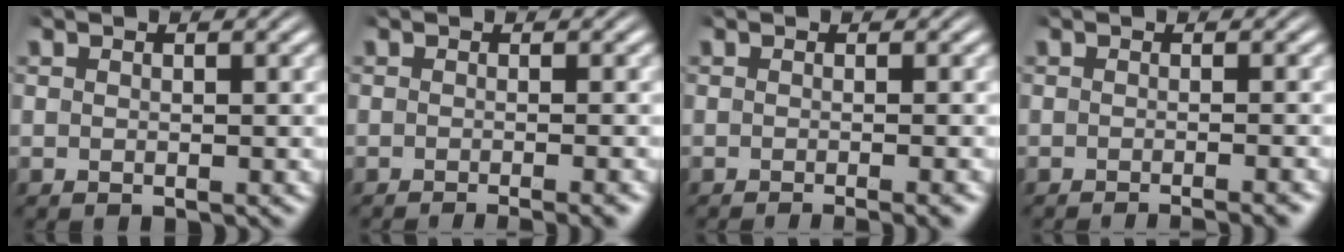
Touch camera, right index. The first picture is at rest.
{"total": 2.4, "force": [-2.2, -0.1, 0.9], "torque": [-0.001, 0.002, -0.037]}
{"total": 1.9, "force": [-1.7, -0.2, 0.8], "torque": [-0.001, 0.003, -0.029]}
{"total": 2.6, "force": [-2.4, -0.1, 0.8], "torque": [-0.001, 0.000, -0.038]}